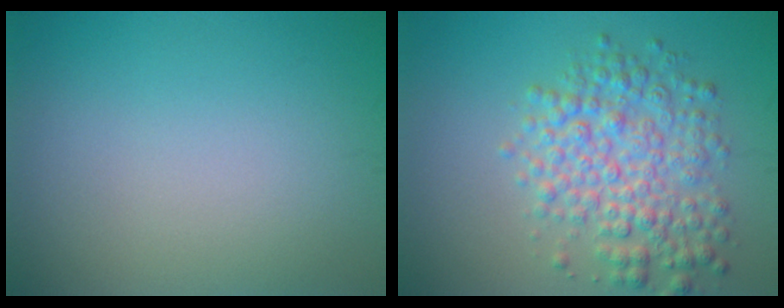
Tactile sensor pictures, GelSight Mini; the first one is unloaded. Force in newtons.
{"total": 5.7, "press": 5.7, "slide": 0.1}